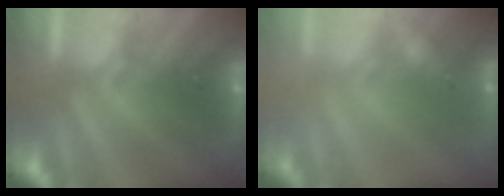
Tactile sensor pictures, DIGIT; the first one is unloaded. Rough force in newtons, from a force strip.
{"total": 2.4}